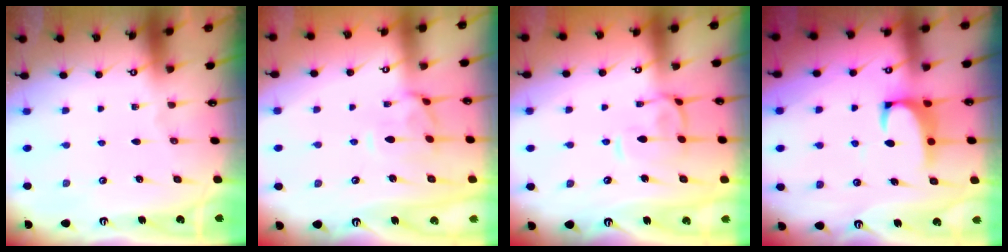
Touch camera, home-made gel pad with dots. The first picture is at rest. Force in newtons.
{"total": 1.3, "press": 0.8, "slide": 1.1}
{"total": 2.6, "press": 2.5, "slide": 0.9}
{"total": 2.1, "press": 1.9, "slide": 0.9}